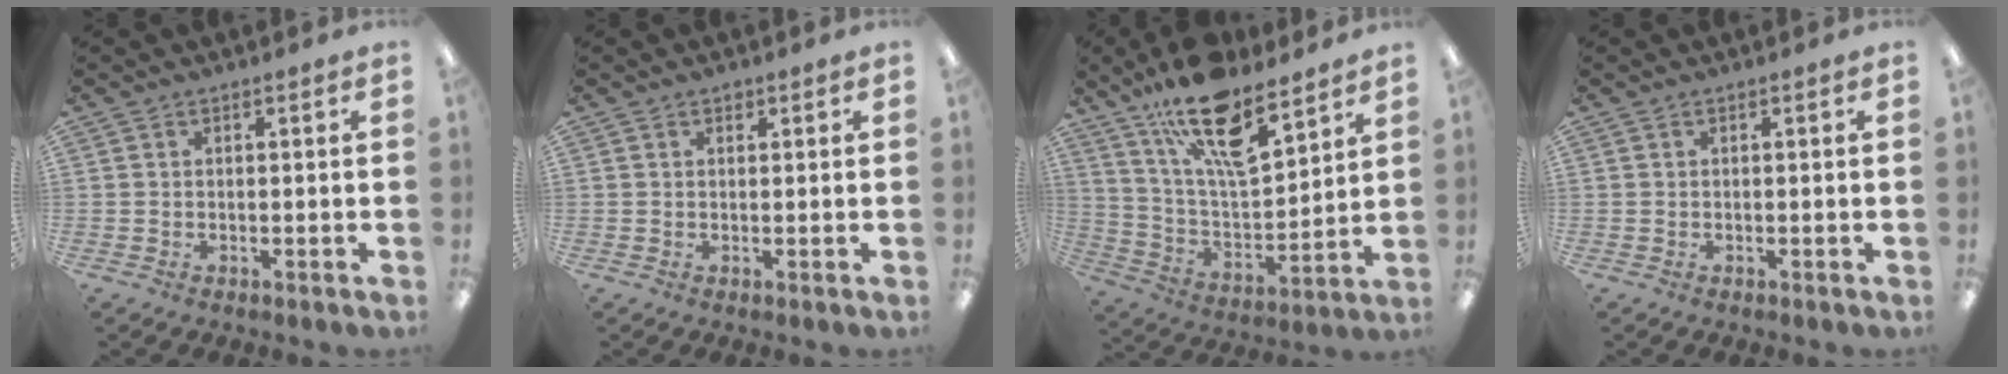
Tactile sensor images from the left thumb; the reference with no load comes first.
{"total": 0.8, "force": [0.6, 0.5, 0.3], "torque": [0.002, -0.002, 0.009]}
{"total": 19.7, "force": [13.5, 7.3, 12.3], "torque": [-0.208, -0.079, 0.233]}
{"total": 0.0}